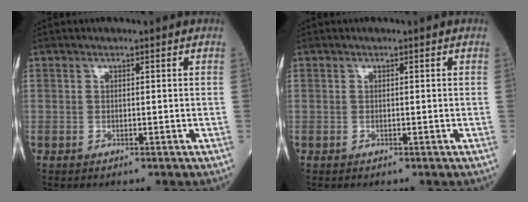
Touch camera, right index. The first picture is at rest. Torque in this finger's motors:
{"motor_torque": [0.00, 0.00, 0.00, 0.00]}